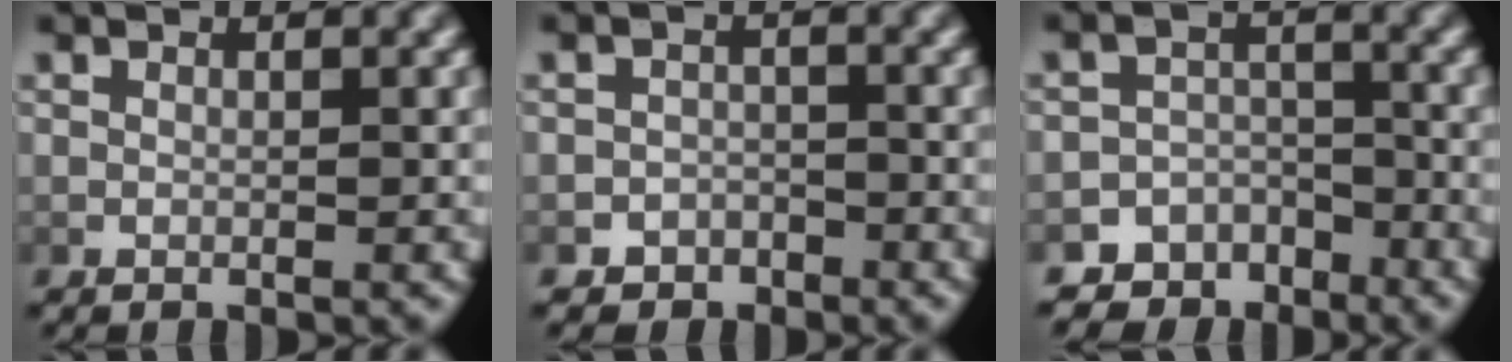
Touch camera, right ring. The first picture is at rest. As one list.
[{"total": 3.2, "force": [-2.6, 1.8, -0.3], "torque": [0.017, -0.009, -0.047]}, {"total": 7.9, "force": [-5.8, 5.3, 1.2], "torque": [-0.005, -0.013, -0.107]}]